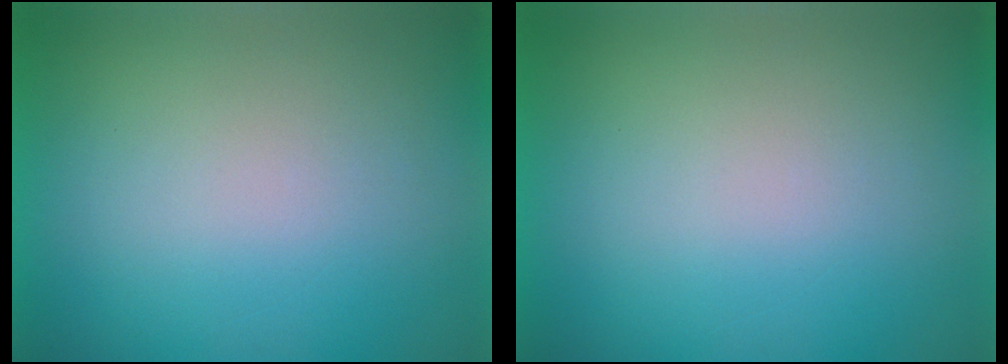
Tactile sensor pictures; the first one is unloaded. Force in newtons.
{"total": 0.0}